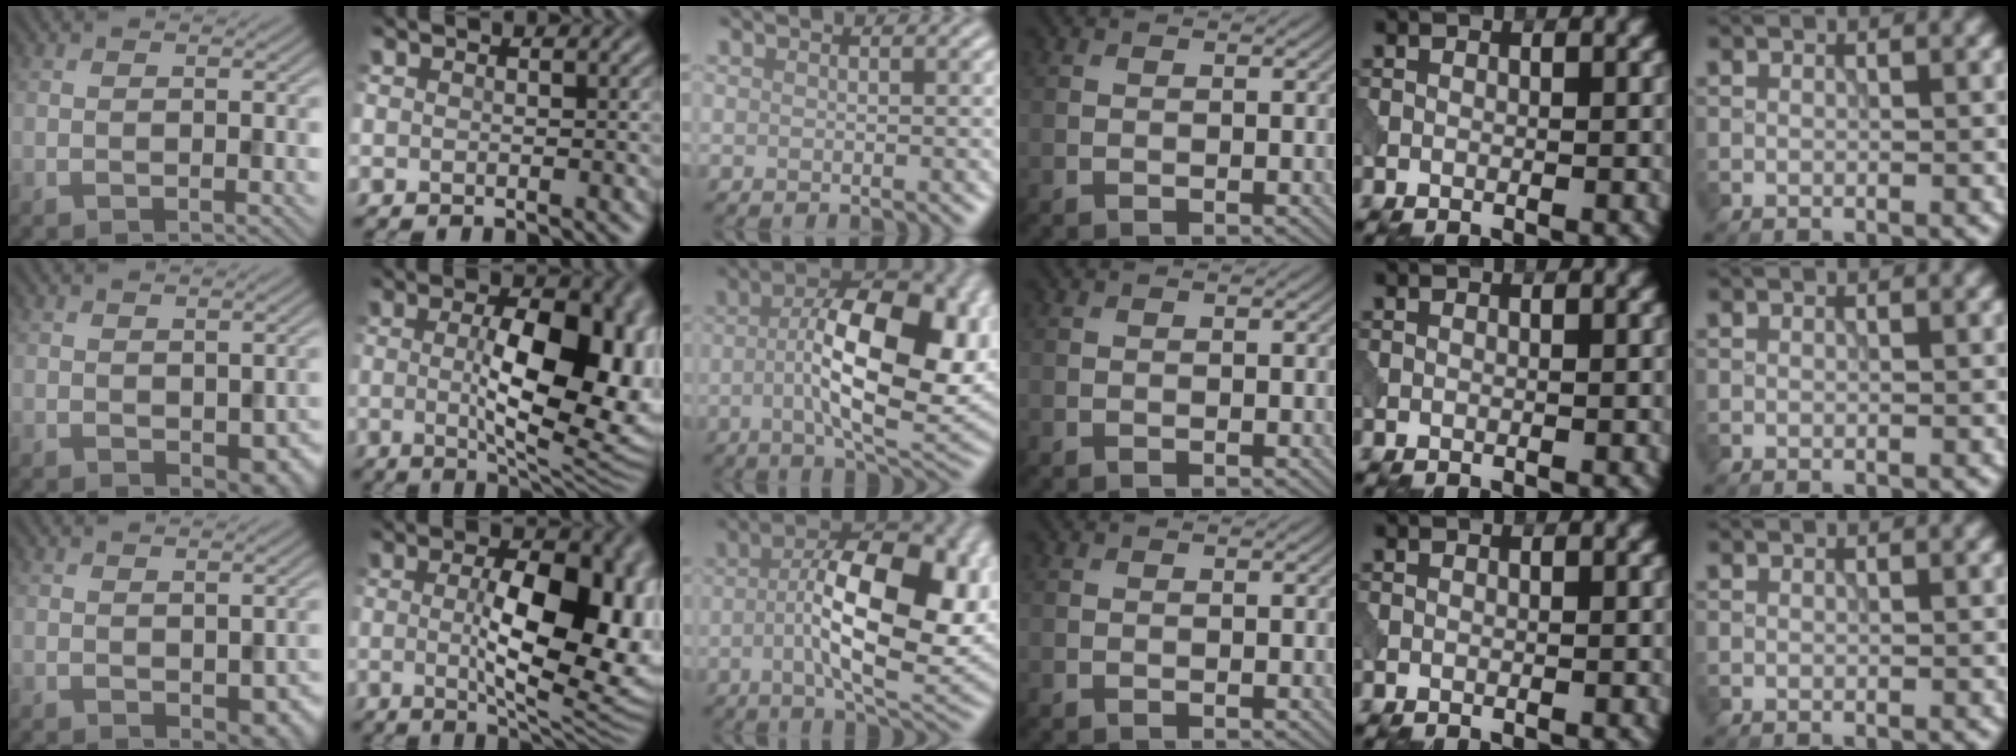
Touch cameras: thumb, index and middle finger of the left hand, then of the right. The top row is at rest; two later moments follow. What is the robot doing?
{"motion": "pour", "object": "beaker"}